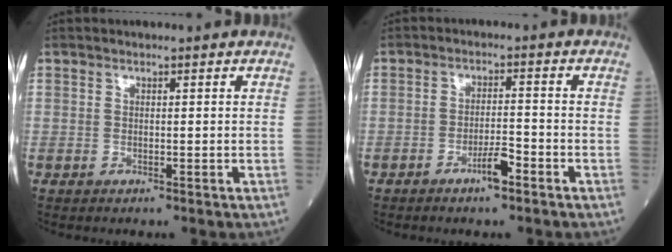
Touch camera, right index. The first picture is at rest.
{"total": 3.7, "force": [-2.4, 0.5, 2.8], "torque": [-0.049, 0.002, -0.043]}